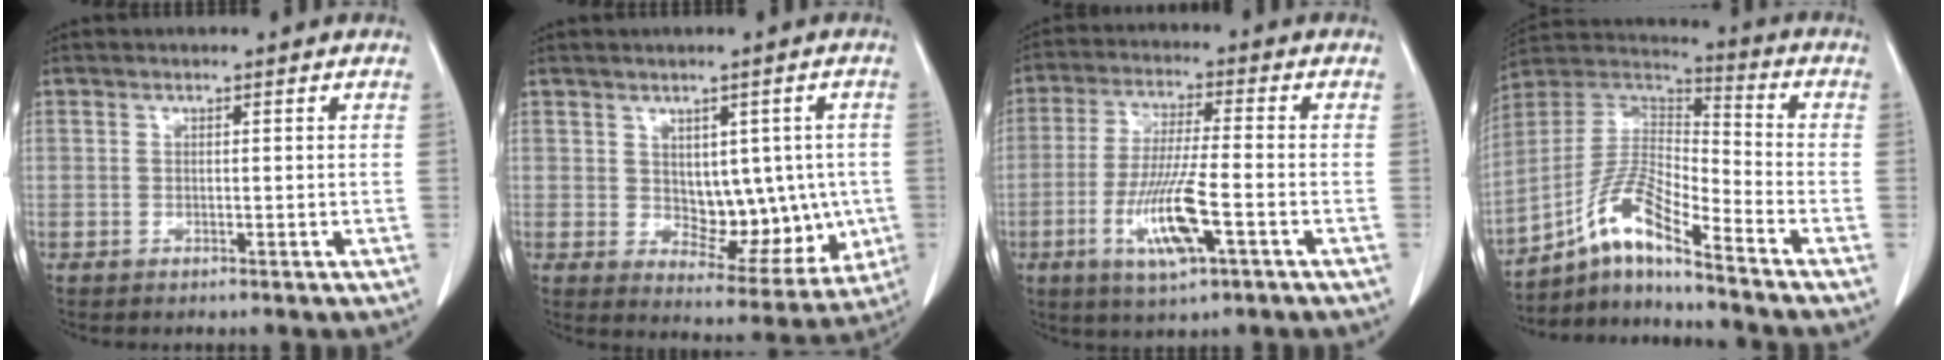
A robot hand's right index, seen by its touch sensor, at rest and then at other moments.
{"total": 10.0, "force": [0.2, 6.0, 8.0], "torque": [-0.087, 0.007, 0.024]}
{"total": 10.5, "force": [-3.8, 1.0, 9.8], "torque": [-0.196, -0.016, -0.070]}
{"total": 11.7, "force": [-8.0, 1.0, 8.5], "torque": [-0.179, 0.017, -0.149]}